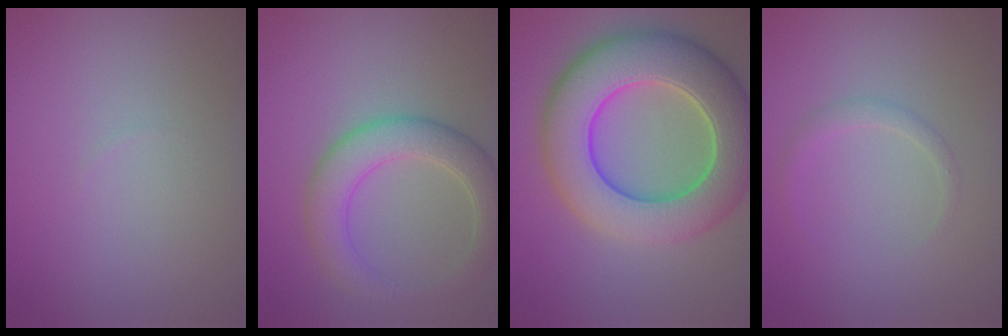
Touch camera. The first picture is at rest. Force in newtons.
{"total": 5.1, "press": 5.1, "slide": 0.4}
{"total": 10.8, "press": 10.8, "slide": 0.4}
{"total": 1.2, "press": 1.2, "slide": 0.1}